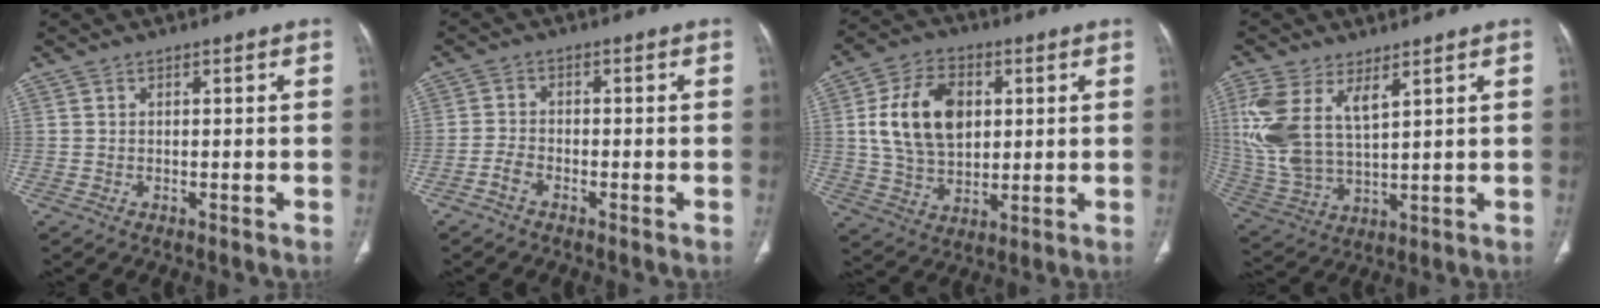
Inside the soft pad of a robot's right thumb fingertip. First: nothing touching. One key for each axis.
{"total": 2.5, "fx": -1.8, "fy": 1.2, "fz": 1.3, "tx": -0.029, "ty": 0.013, "tz": -0.036}
{"total": 14.8, "fx": 2.9, "fy": 10.0, "fz": 10.5, "tx": -0.165, "ty": -0.002, "tz": 0.054}
{"total": 13.7, "fx": 5.5, "fy": 6.7, "fz": 10.6, "tx": -0.240, "ty": -0.012, "tz": 0.126}